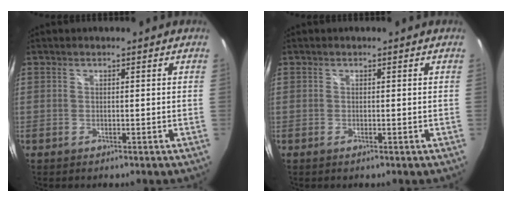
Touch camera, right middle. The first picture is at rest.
{"total": 0.0}